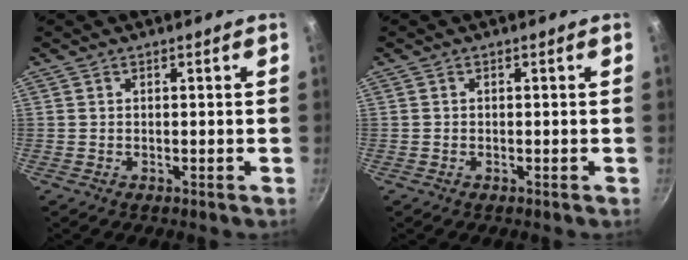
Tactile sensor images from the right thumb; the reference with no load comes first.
{"total": 0.0}